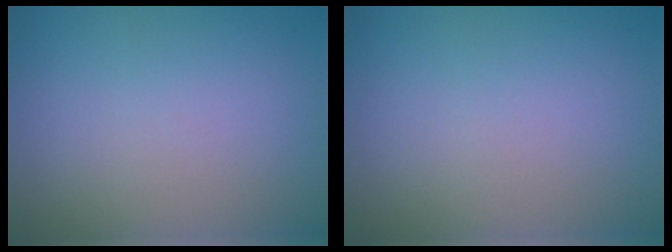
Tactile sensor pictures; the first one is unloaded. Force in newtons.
{"total": 0.0}